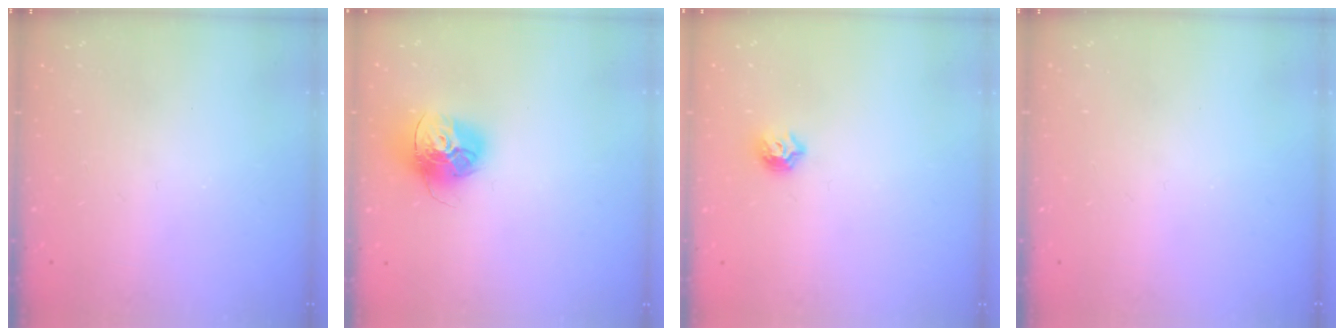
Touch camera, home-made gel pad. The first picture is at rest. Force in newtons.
{"total": 15.1, "press": 15.0, "slide": 1.5}
{"total": 6.0, "press": 5.9, "slide": 0.8}
{"total": 0.0}